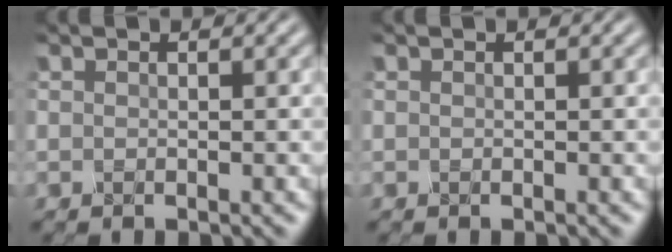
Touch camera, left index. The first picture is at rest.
{"total": 0.0}